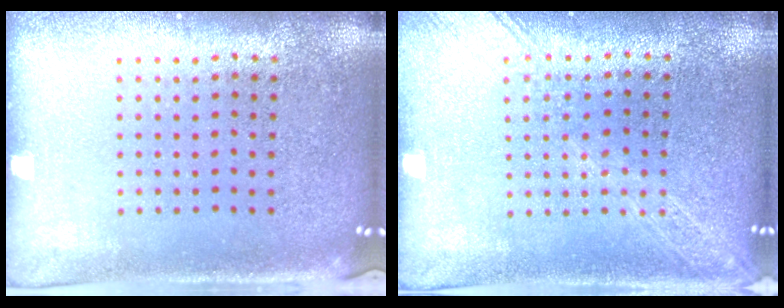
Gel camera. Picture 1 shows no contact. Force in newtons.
{"total": 1.7, "press": 1.7, "slide": 0.3}